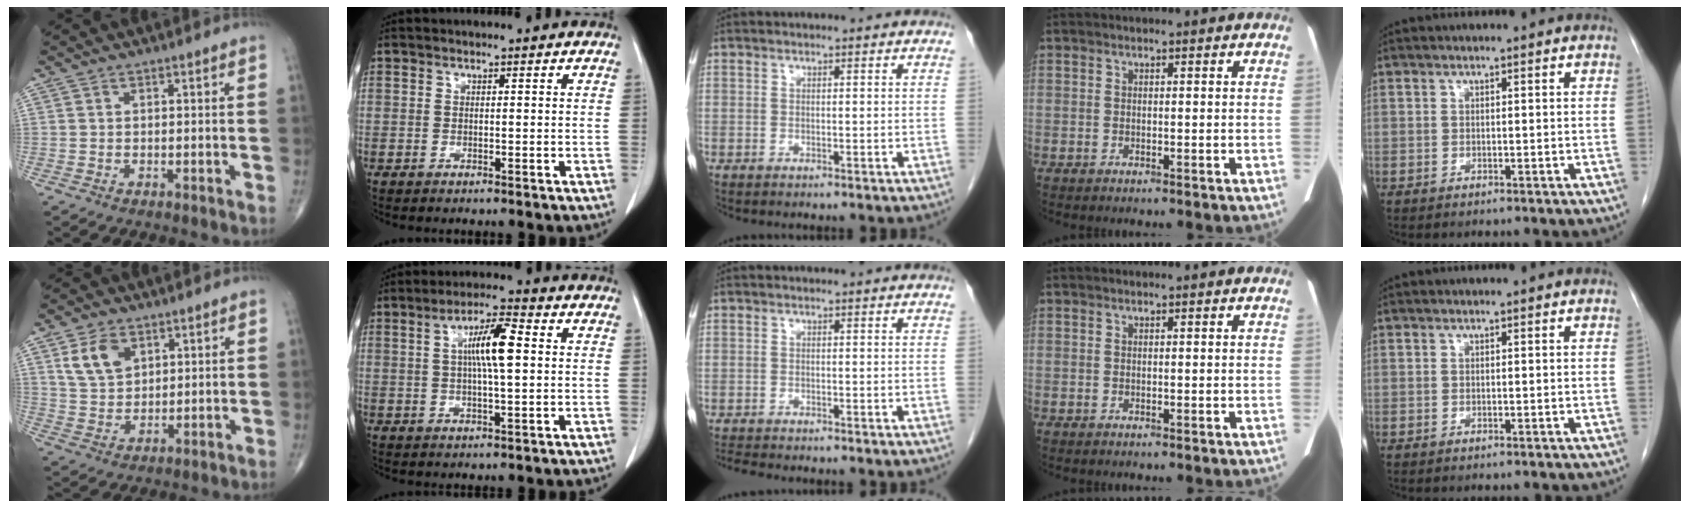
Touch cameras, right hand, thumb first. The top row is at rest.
{"thumb": {"total": 7.3, "force": [3.4, 4.8, 4.3], "torque": [-0.065, -0.015, 0.071]}, "index": {"total": 7.4, "force": [1.2, 0.9, 7.2], "torque": [-0.129, 0.009, 0.018]}, "middle": {"total": 2.0, "force": [-1.9, -0.1, 0.4], "torque": [-0.013, -0.010, -0.033]}}